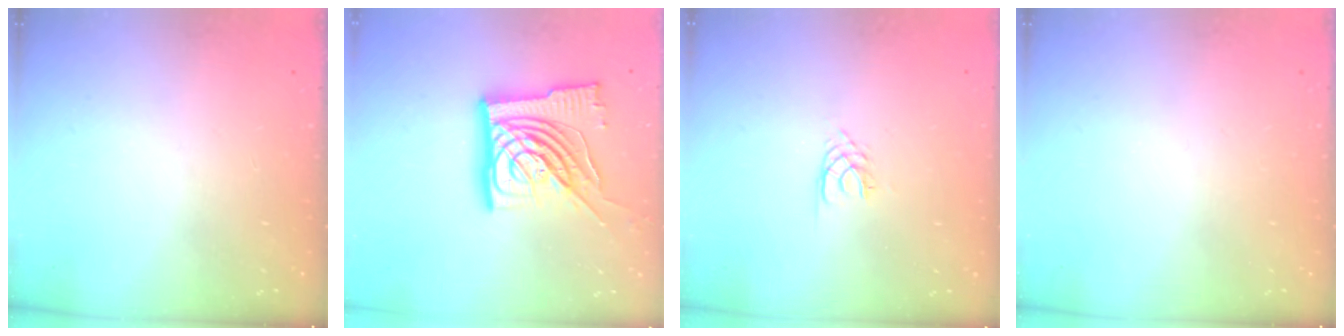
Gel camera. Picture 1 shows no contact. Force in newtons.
{"total": 19.1, "press": 18.9, "slide": 2.7}
{"total": 1.7, "press": 1.7, "slide": 0.2}
{"total": 0.0}